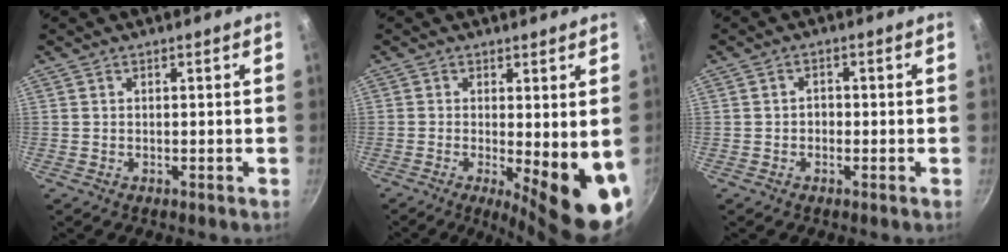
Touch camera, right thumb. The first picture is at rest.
{"total": 11.6, "force": [-1.9, 3.1, 11.0], "torque": [-0.125, -0.020, -0.018]}
{"total": 1.6, "force": [-0.5, 1.4, 0.8], "torque": [-0.006, 0.006, -0.010]}